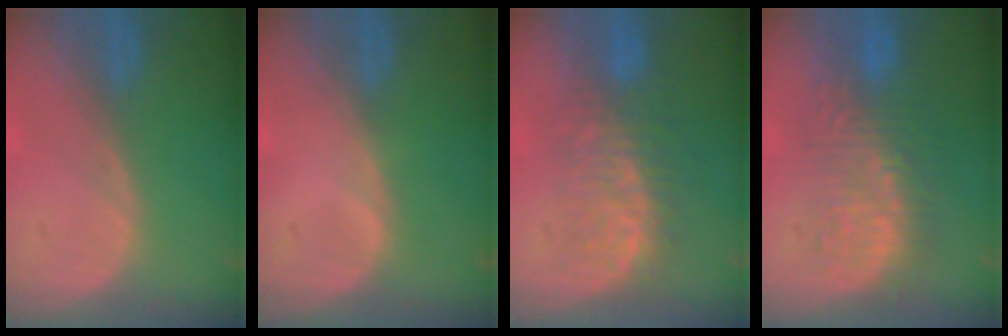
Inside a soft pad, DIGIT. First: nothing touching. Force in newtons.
{"total": 0.5, "press": 0.1, "slide": 0.5}
{"total": 7.8, "press": 7.6, "slide": 1.6}
{"total": 8.9, "press": 8.8, "slide": 1.5}